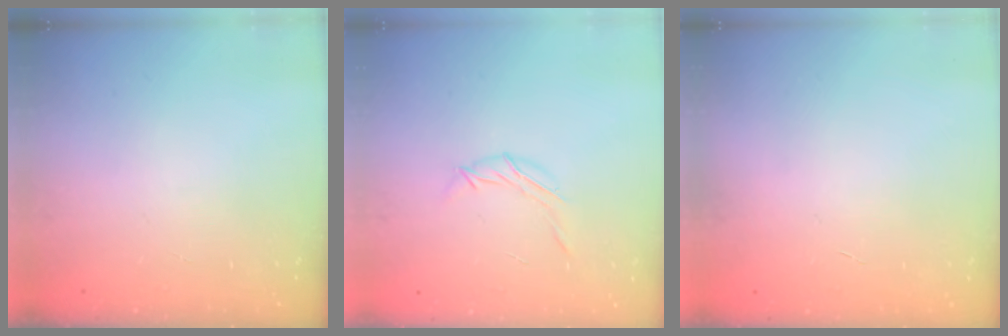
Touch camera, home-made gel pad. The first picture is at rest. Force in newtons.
{"total": 6.1, "press": 5.9, "slide": 1.4}
{"total": 0.0}